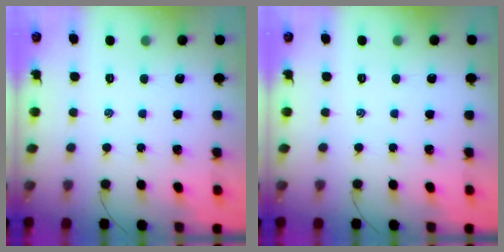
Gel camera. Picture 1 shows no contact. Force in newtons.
{"total": 0.0}